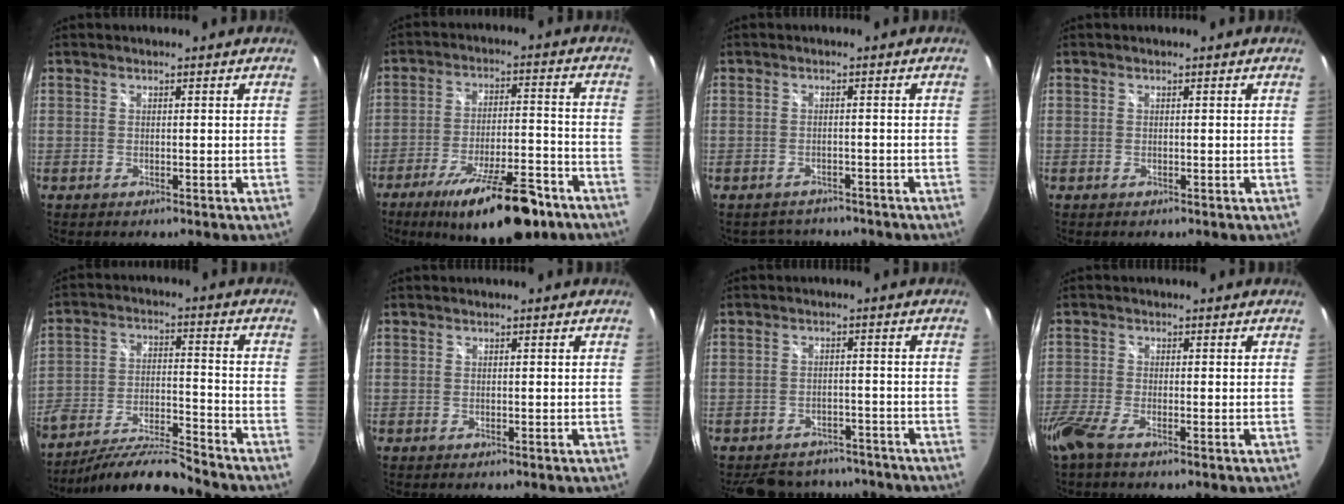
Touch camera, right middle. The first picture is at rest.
{"total": 18.7, "force": [-12.8, 5.4, 12.5], "torque": [-0.210, -0.020, -0.188]}
{"total": 4.9, "force": [-4.3, 2.2, 0.6], "torque": [-0.017, 0.000, -0.060]}
{"total": 0.0}
{"total": 12.8, "force": [-11.7, 0.8, 5.2], "torque": [-0.105, -0.021, -0.209]}
{"total": 0.0}
{"total": 13.1, "force": [-11.0, 5.9, 3.8], "torque": [-0.094, 0.020, -0.142]}
{"total": 4.7, "force": [-3.4, 0.6, 3.2], "torque": [-0.081, -0.018, -0.072]}